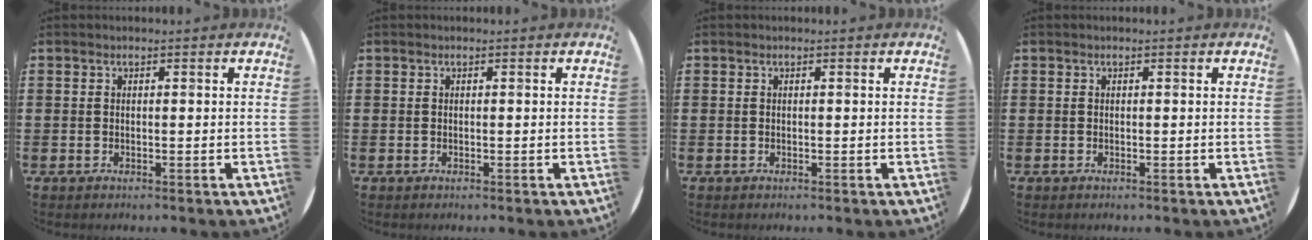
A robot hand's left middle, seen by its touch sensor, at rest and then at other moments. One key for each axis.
{"total": 0.0}
{"total": 0.0}
{"total": 0.0}